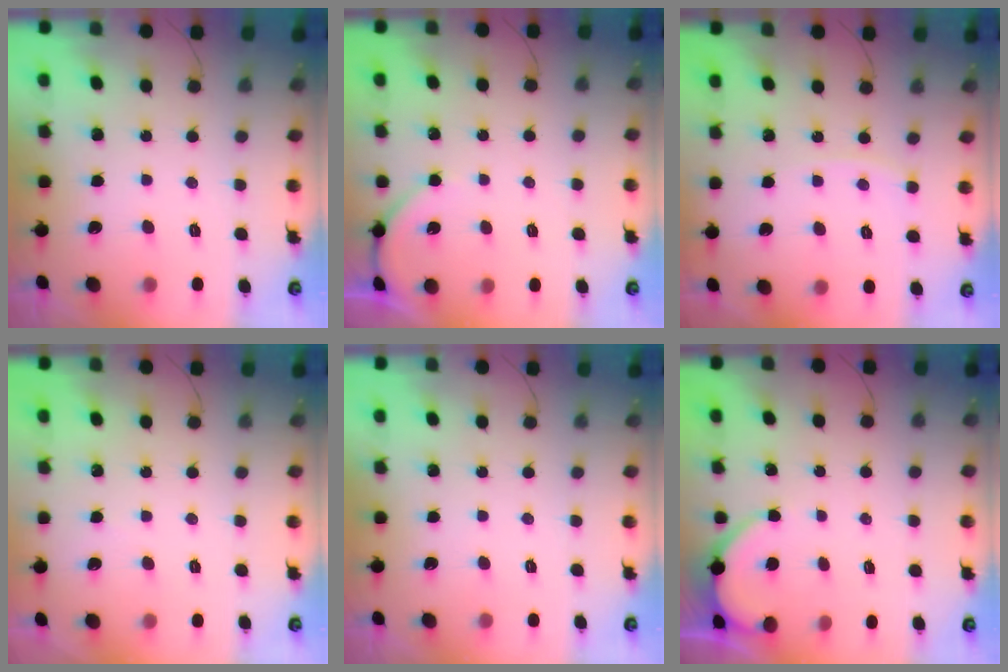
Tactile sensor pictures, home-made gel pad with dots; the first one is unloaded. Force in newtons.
{"total": 3.6, "press": 3.5, "slide": 0.6}
{"total": 2.8, "press": 2.7, "slide": 0.3}
{"total": 1.5, "press": 1.5, "slide": 0.2}
{"total": 0.0}
{"total": 2.9, "press": 2.8, "slide": 0.4}